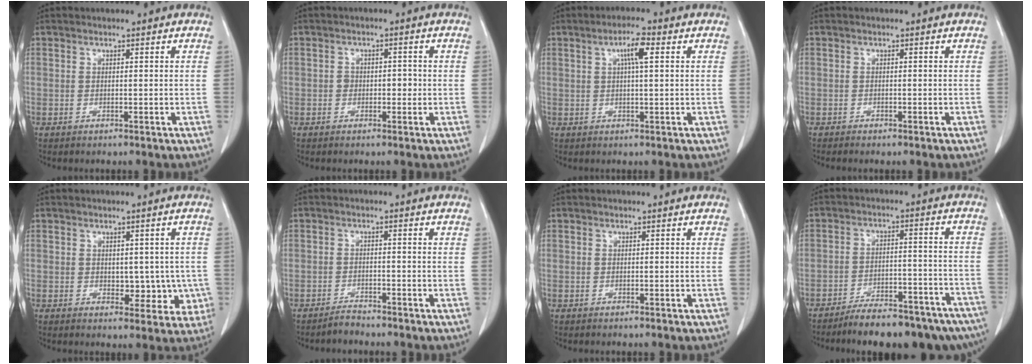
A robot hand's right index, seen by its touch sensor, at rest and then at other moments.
{"total": 2.3, "force": [-0.4, 1.6, 1.6], "torque": [-0.018, 0.010, -0.006]}
{"total": 4.0, "force": [1.3, 0.5, 3.8], "torque": [-0.068, 0.006, 0.022]}
{"total": 1.0, "force": [-0.8, 0.3, 0.5], "torque": [-0.008, -0.002, -0.009]}
{"total": 5.7, "force": [-0.4, 3.7, 4.3], "torque": [-0.032, 0.007, 0.004]}
{"total": 1.9, "force": [-1.9, 0.2, 0.3], "torque": [-0.003, -0.003, -0.034]}
{"total": 0.0}
{"total": 19.5, "force": [-16.6, 4.8, 9.1], "torque": [-0.077, 0.019, -0.221]}